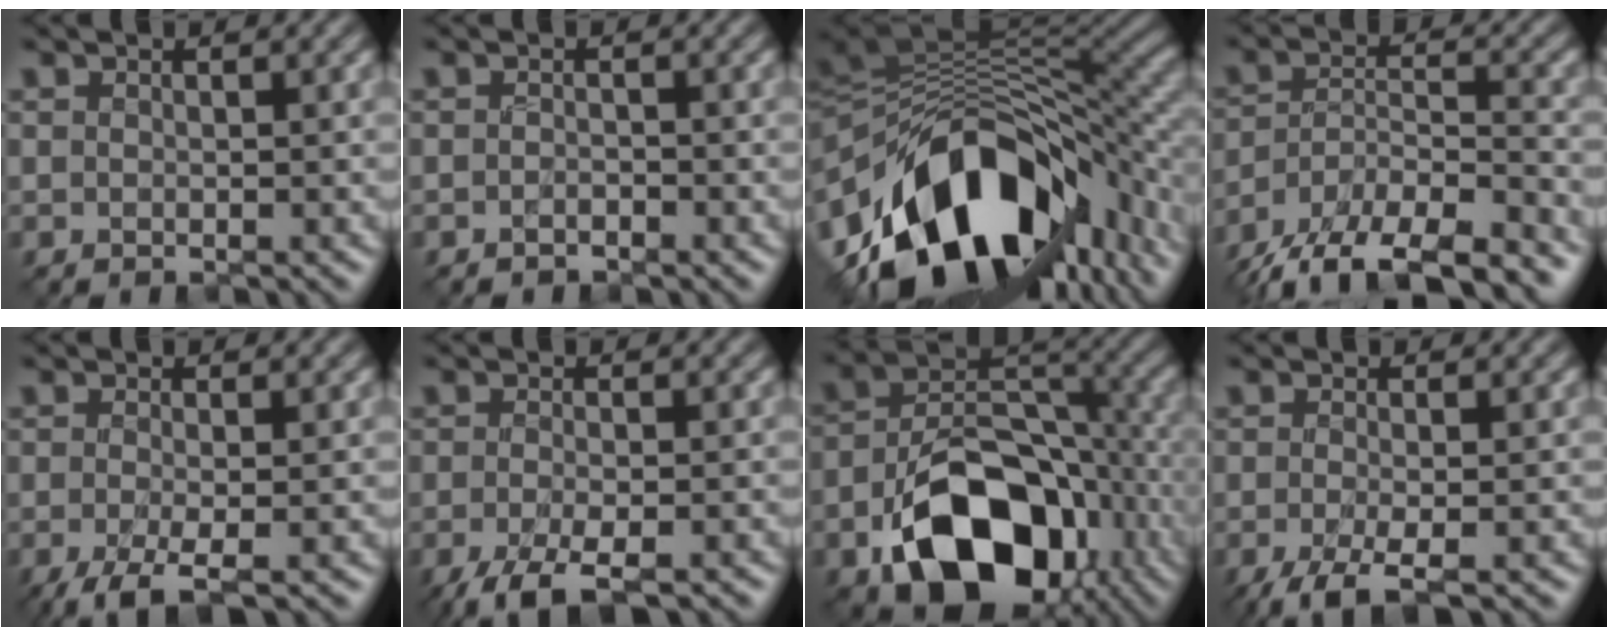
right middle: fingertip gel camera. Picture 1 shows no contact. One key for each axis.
{"total": 0.6, "fx": -0.6, "fy": 0.2, "fz": 0.2, "tx": -0.006, "ty": 0.002, "tz": -0.010}
{"total": 16.2, "fx": -6.7, "fy": 9.4, "fz": 11.3, "tx": -0.202, "ty": -0.009, "tz": -0.104}
{"total": 12.5, "fx": -10.3, "fy": 4.2, "fz": 5.7, "tx": -0.105, "ty": -0.021, "tz": -0.161}
{"total": 3.6, "fx": -1.9, "fy": 0.7, "fz": 2.9, "tx": -0.059, "ty": -0.003, "tz": -0.041}
{"total": 5.8, "fx": -3.9, "fy": 1.7, "fz": 4.0, "tx": -0.078, "ty": -0.012, "tz": -0.070}
{"total": 13.6, "fx": -6.6, "fy": 8.5, "fz": 8.3, "tx": -0.148, "ty": -0.017, "tz": -0.107}
{"total": 3.9, "fx": -2.3, "fy": 0.9, "fz": 3.0, "tx": -0.060, "ty": -0.003, "tz": -0.048}